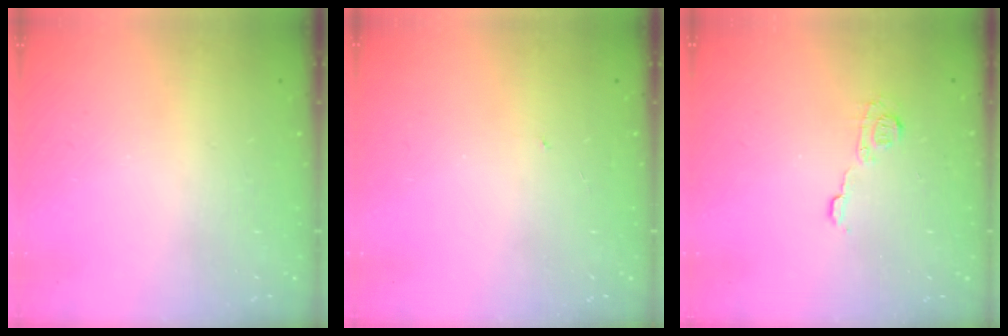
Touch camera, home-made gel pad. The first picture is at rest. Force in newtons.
{"total": 0.6, "press": 0.6, "slide": 0.1}
{"total": 7.3, "press": 7.3, "slide": 0.1}